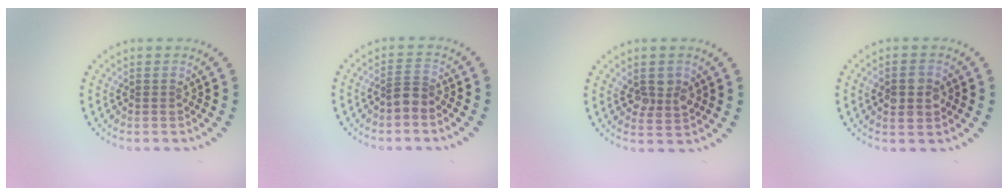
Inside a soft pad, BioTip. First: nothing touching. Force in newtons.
{"total": 1.9, "press": 1.5, "slide": 1.1}
{"total": 2.4, "press": 2.4, "slide": 0.6}
{"total": 3.5, "press": 3.5, "slide": 0.1}